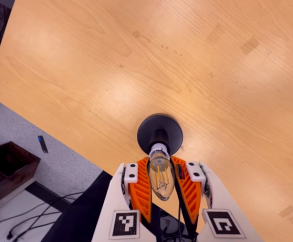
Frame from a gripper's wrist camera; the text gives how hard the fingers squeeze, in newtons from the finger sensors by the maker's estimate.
{"total": 20.3, "left": 18.5, "right": 22.1}